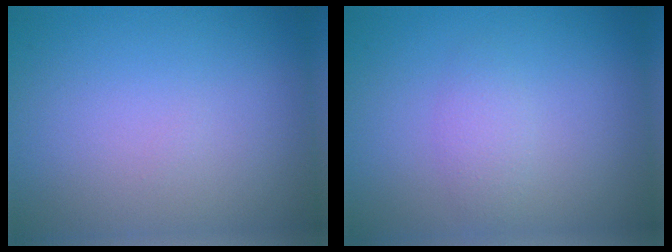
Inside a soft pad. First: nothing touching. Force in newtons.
{"total": 1.5, "press": 1.5, "slide": 0.0}